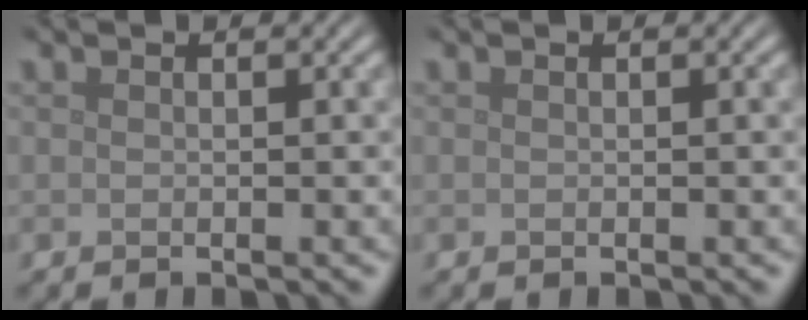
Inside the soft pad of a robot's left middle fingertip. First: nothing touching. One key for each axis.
{"total": 0.0}